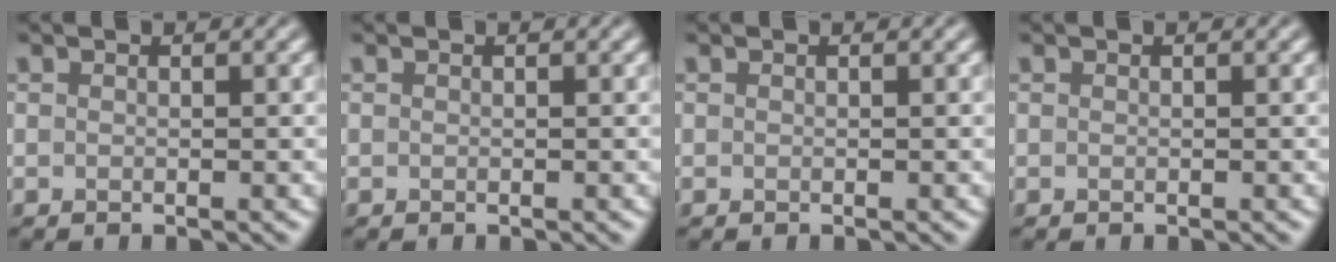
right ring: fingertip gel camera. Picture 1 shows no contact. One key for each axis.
{"total": 0.0}
{"total": 0.0}
{"total": 0.0}